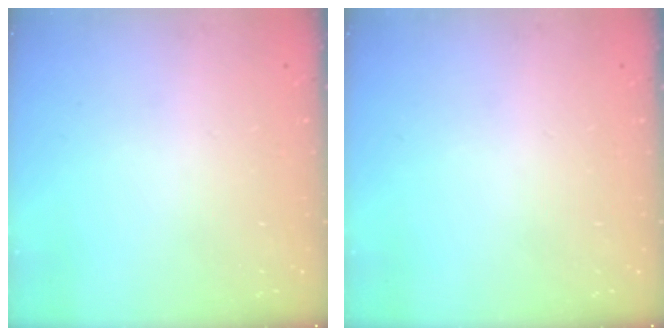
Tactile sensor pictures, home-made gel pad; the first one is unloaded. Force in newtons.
{"total": 0.0}